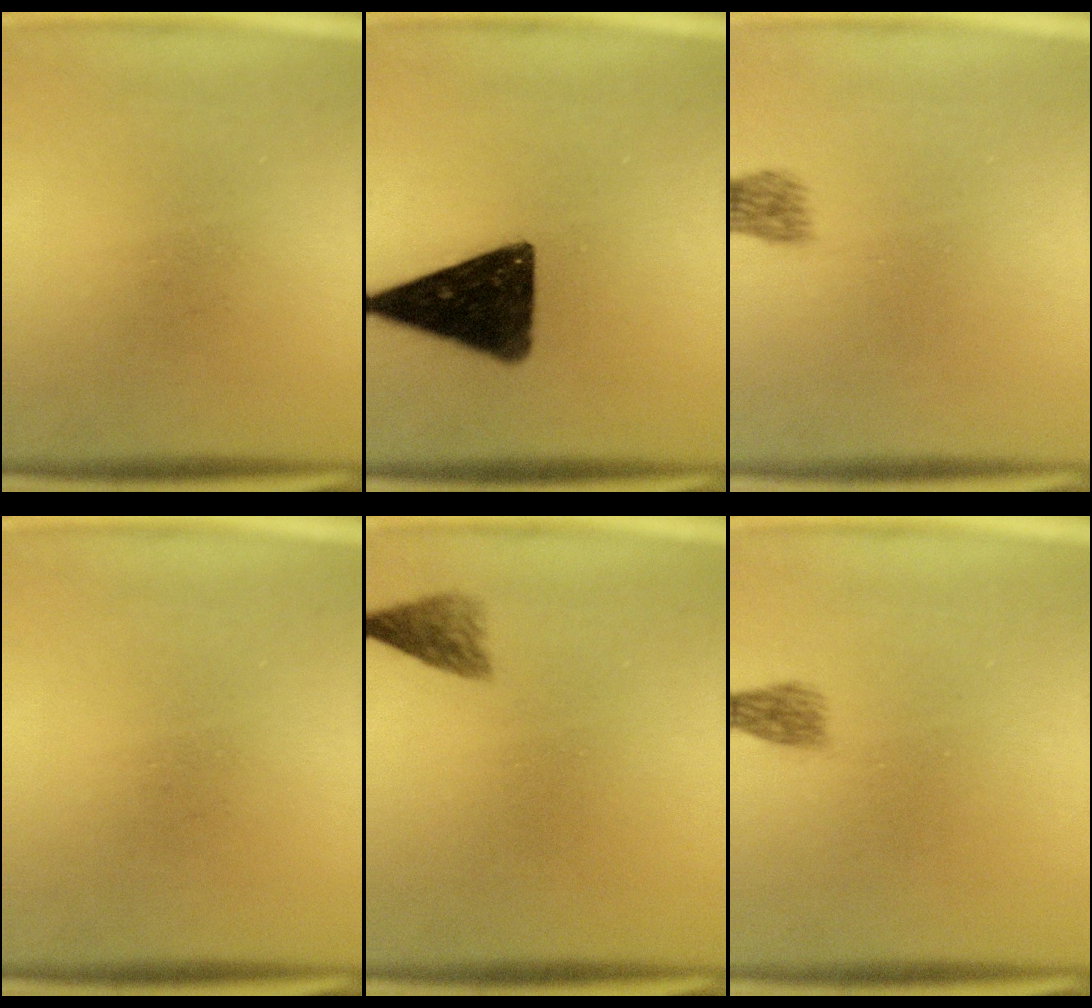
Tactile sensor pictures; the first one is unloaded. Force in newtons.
{"total": 14.3}
{"total": 2.1}
{"total": 0.0}
{"total": 2.3}
{"total": 1.9}